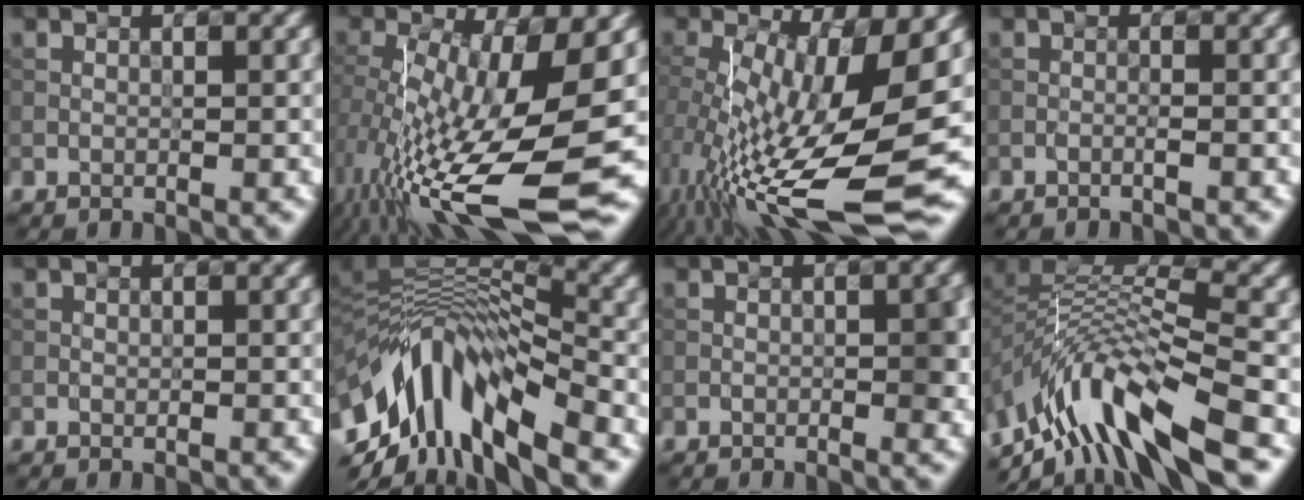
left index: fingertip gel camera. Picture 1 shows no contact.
{"total": 15.2, "force": [-3.8, 4.7, 14.0], "torque": [-0.264, -0.020, -0.063]}
{"total": 15.2, "force": [-2.2, 4.9, 14.2], "torque": [-0.256, -0.021, -0.033]}
{"total": 0.6, "force": [-0.4, 0.1, 0.4], "torque": [-0.003, 0.005, -0.012]}
{"total": 0.0}
{"total": 12.3, "force": [-4.5, 5.0, 10.4], "torque": [-0.180, 0.023, -0.075]}
{"total": 2.4, "force": [-0.6, 0.9, 2.1], "torque": [-0.026, 0.003, -0.010]}
{"total": 10.3, "force": [-6.1, 3.4, 7.6], "torque": [-0.136, 0.012, -0.116]}